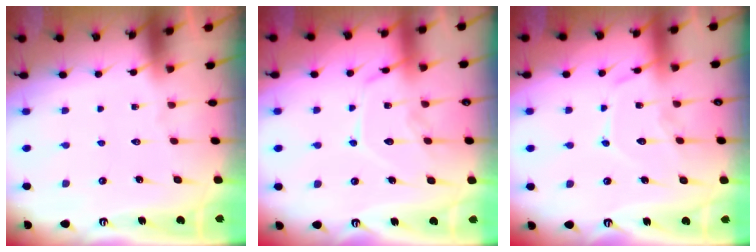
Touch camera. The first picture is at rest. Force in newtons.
{"total": 13.1, "press": 13.0, "slide": 1.0}
{"total": 11.8, "press": 11.7, "slide": 0.8}